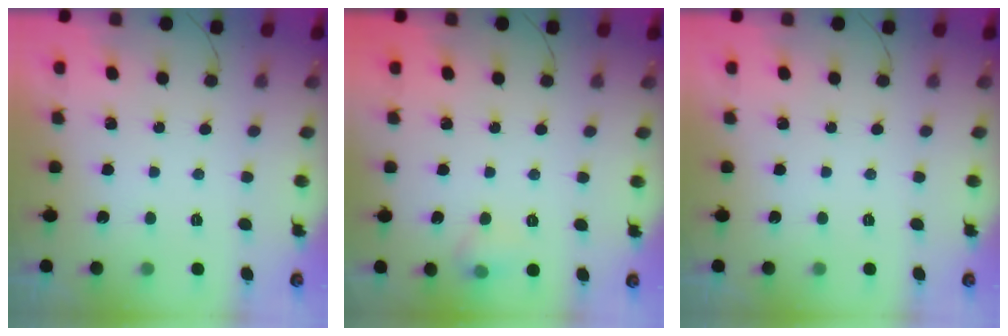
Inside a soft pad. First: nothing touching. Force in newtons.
{"total": 5.1, "press": 4.8, "slide": 1.6}
{"total": 0.0}